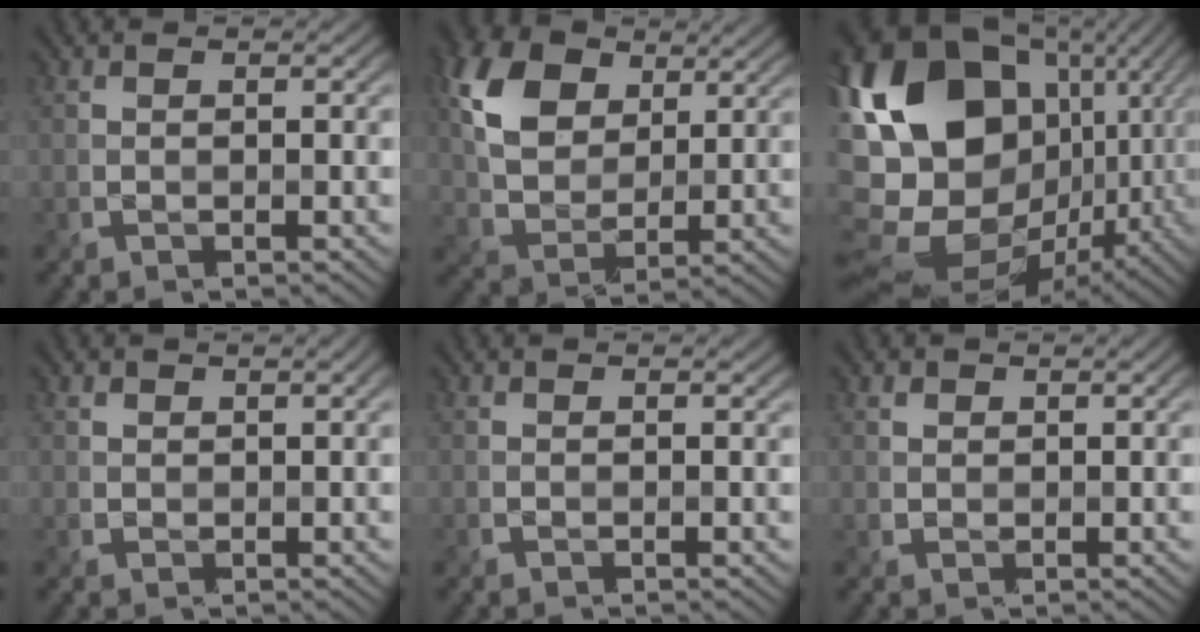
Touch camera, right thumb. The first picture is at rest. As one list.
[{"total": 10.0, "force": [4.5, 6.6, 6.0], "torque": [-0.153, 0.010, 0.078]}, {"total": 21.5, "force": [3.3, 15.5, 14.6], "torque": [-0.301, -0.006, 0.094]}, {"total": 1.3, "force": [0.9, 0.8, 0.5], "torque": [-0.010, 0.000, 0.018]}, {"total": 0.6, "force": [0.5, 0.1, 0.1], "torque": [-0.002, 0.000, 0.011]}, {"total": 1.2, "force": [0.7, 0.9, 0.3], "torque": [-0.005, -0.001, 0.014]}]